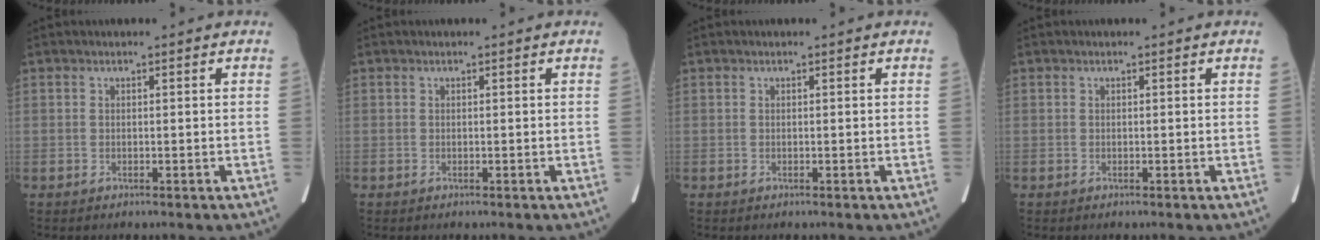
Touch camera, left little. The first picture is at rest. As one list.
[{"total": 0.0}, {"total": 0.0}, {"total": 0.0}]